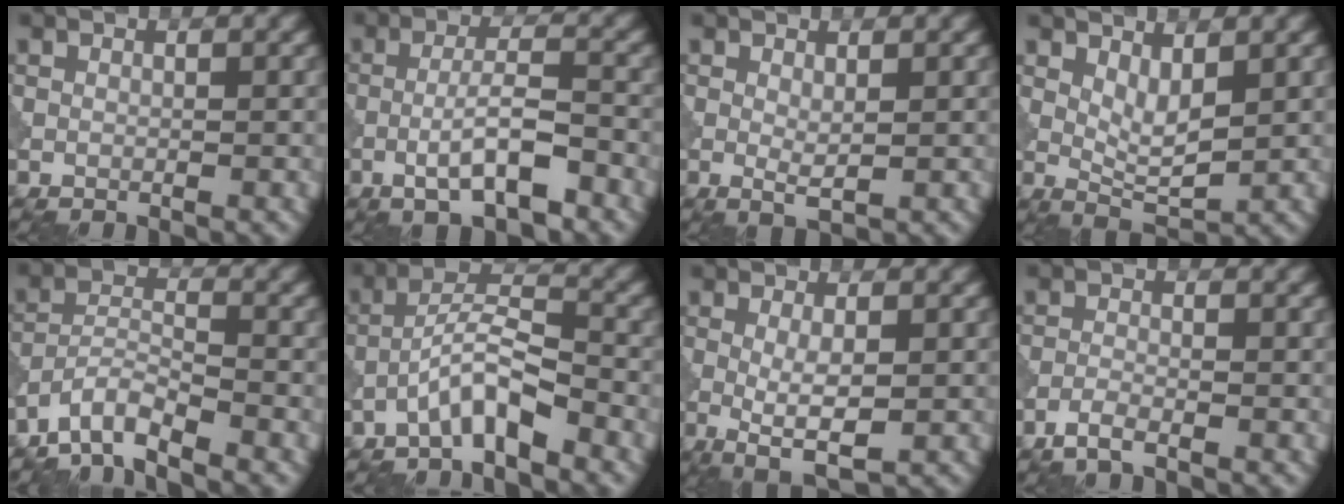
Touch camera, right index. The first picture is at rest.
{"total": 5.1, "force": [-2.1, 1.2, 4.5], "torque": [-0.079, 0.006, -0.040]}
{"total": 1.4, "force": [0.3, 0.3, 1.4], "torque": [-0.027, -0.005, 0.006]}
{"total": 3.1, "force": [1.1, 1.1, 2.6], "torque": [-0.051, -0.009, 0.024]}
{"total": 3.7, "force": [-3.3, 0.6, 1.6], "torque": [-0.028, 0.004, -0.074]}
{"total": 4.4, "force": [-3.0, 1.0, 3.1], "torque": [-0.057, 0.019, -0.063]}
{"total": 3.8, "force": [-0.6, 1.0, 3.6], "torque": [-0.070, -0.011, -0.007]}
{"total": 1.7, "force": [-1.3, 0.3, 1.1], "torque": [-0.023, 0.002, -0.031]}